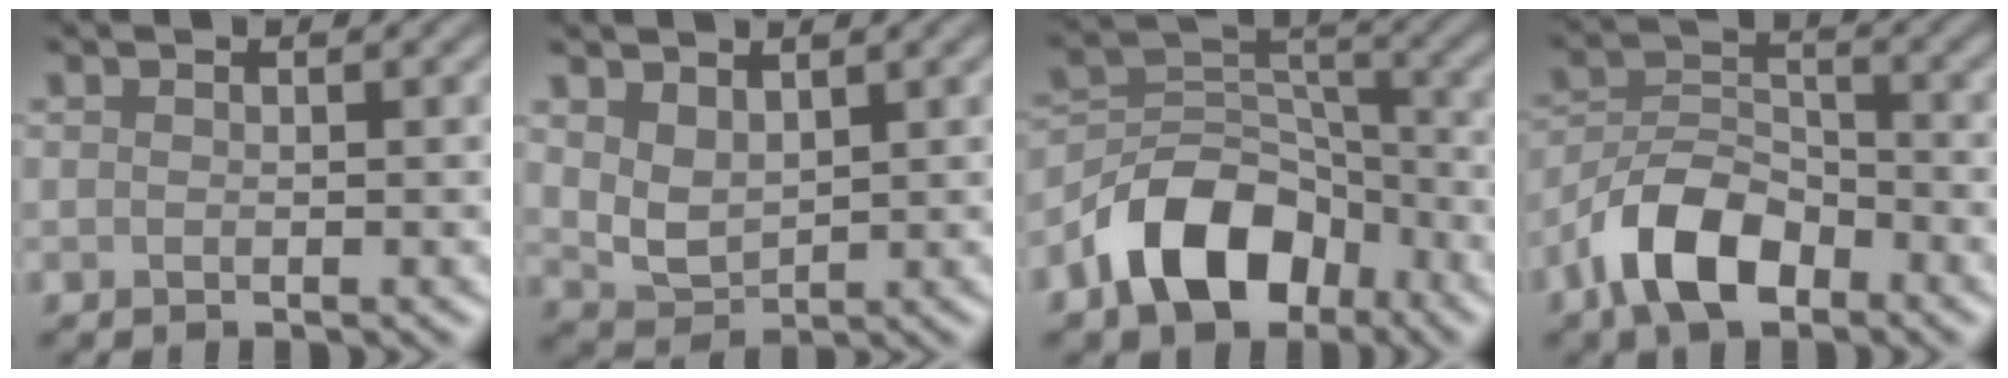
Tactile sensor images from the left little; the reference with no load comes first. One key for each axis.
{"total": 2.9, "fx": 1.4, "fy": 1.7, "fz": 1.8, "tx": -0.044, "ty": -0.005, "tz": 0.033}
{"total": 9.0, "fx": -5.1, "fy": 5.6, "fz": 4.7, "tx": -0.073, "ty": 0.002, "tz": -0.103}
{"total": 6.8, "fx": -4.2, "fy": 3.4, "fz": 4.2, "tx": -0.070, "ty": 0.004, "tz": -0.088}